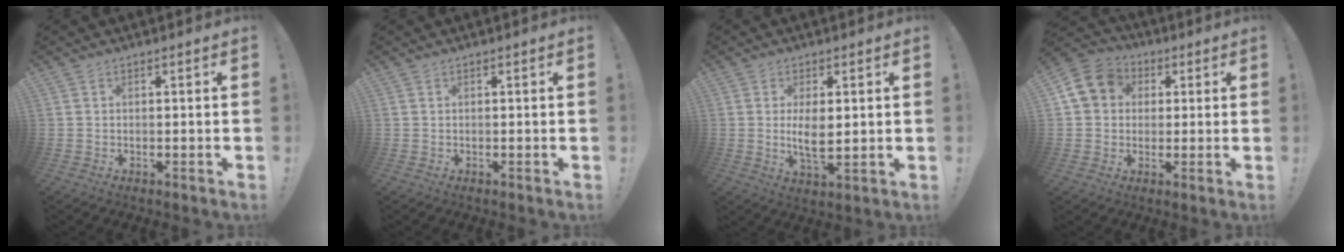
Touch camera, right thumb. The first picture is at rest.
{"total": 0.0}
{"total": 6.6, "force": [0.8, 2.8, 6.0], "torque": [-0.109, -0.016, 0.008]}
{"total": 11.0, "force": [2.6, 9.6, 4.7], "torque": [-0.070, 0.002, 0.055]}